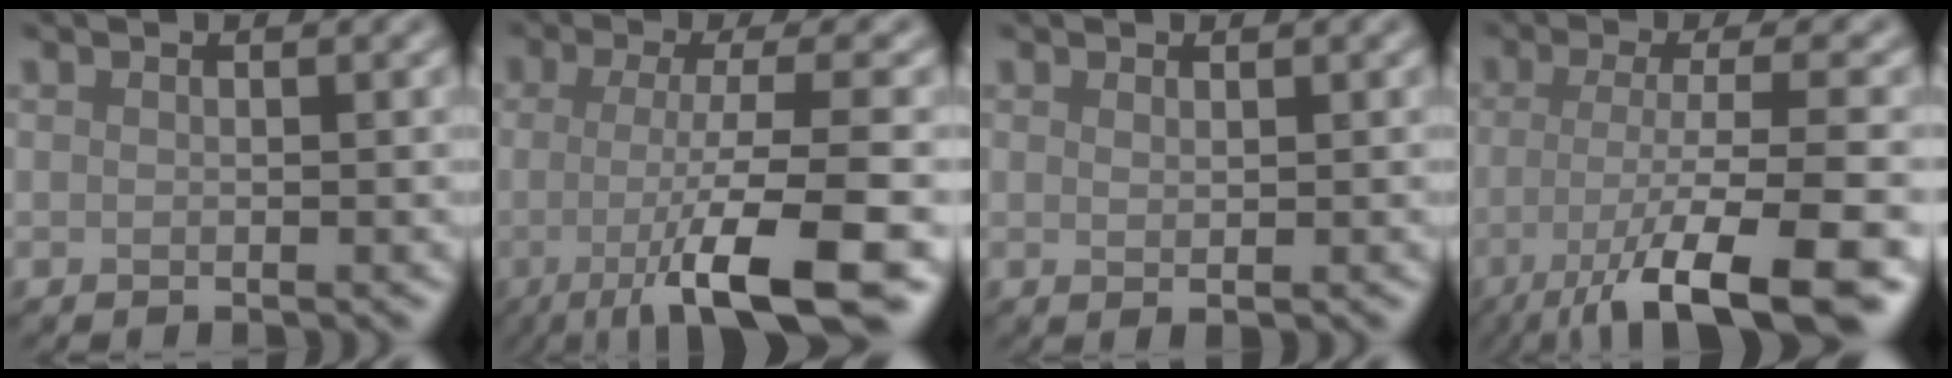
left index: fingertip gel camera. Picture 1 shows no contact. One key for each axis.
{"total": 9.7, "fx": -2.8, "fy": 2.1, "fz": 9.0, "tx": -0.119, "ty": -0.007, "tz": -0.057}
{"total": 0.8, "fx": 0.4, "fy": 0.2, "fz": 0.7, "tx": -0.013, "ty": -0.003, "tz": 0.007}
{"total": 10.2, "fx": -4.3, "fy": 2.5, "fz": 8.9, "tx": -0.125, "ty": -0.010, "tz": -0.079}